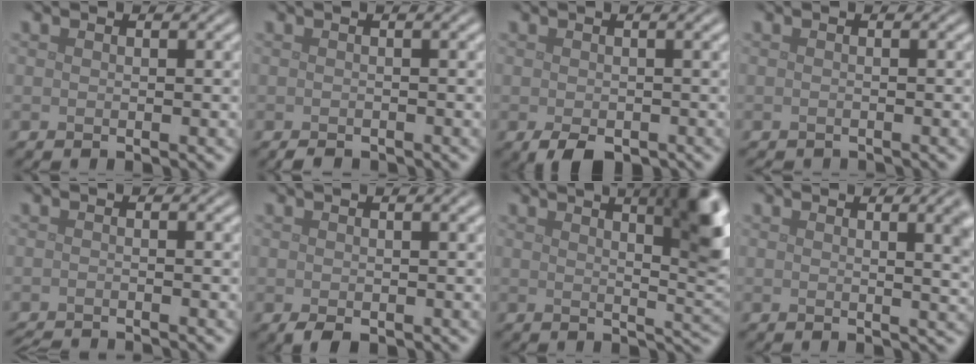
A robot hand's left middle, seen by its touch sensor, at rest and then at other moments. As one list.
[{"total": 1.3, "force": [-1.0, 0.4, 0.6], "torque": [-0.013, -0.004, -0.015]}, {"total": 3.3, "force": [-1.5, 1.7, 2.5], "torque": [-0.042, -0.008, -0.021]}, {"total": 0.9, "force": [-0.9, 0.0, 0.0], "torque": [0.001, -0.005, -0.014]}, {"total": 3.1, "force": [-3.0, 0.3, 1.0], "torque": [-0.018, -0.009, -0.050]}, {"total": 2.0, "force": [-0.6, 0.9, 1.7], "torque": [-0.031, -0.006, -0.006]}, {"total": 10.1, "force": [4.5, 3.6, 8.3], "torque": [-0.059, 0.031, 0.050]}, {"total": 5.1, "force": [1.4, 1.9, 4.6], "torque": [-0.030, 0.009, 0.017]}]